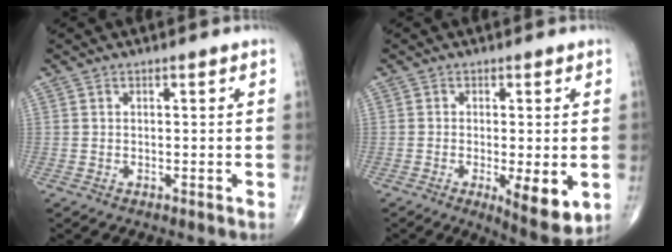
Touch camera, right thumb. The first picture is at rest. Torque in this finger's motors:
{"motor_torque": [0.86, 1.48, 0.08, -0.17, 0.20]}